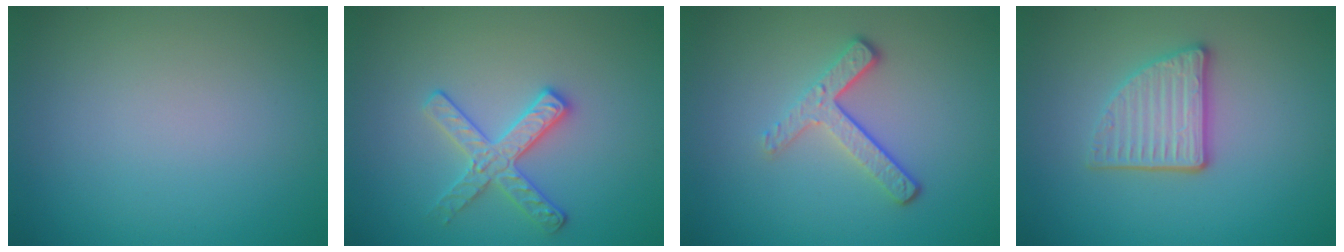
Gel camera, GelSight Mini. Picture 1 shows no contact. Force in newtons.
{"total": 2.8, "press": 2.8, "slide": 0.3}
{"total": 3.4, "press": 2.5, "slide": 2.3}
{"total": 3.5, "press": 3.0, "slide": 1.7}